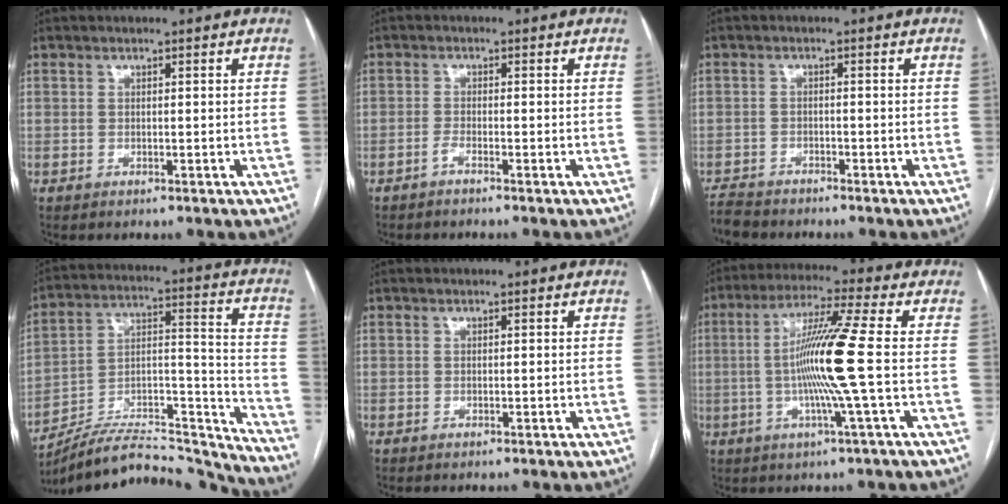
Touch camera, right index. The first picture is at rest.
{"total": 1.2, "force": [-1.0, -0.2, 0.7], "torque": [-0.015, 0.001, -0.022]}
{"total": 3.8, "force": [-3.7, 0.8, 0.2], "torque": [-0.003, -0.013, -0.069]}
{"total": 24.9, "force": [-23.8, 3.1, 7.0], "torque": [-0.099, 0.035, -0.366]}
{"total": 0.0}
{"total": 11.7, "force": [-0.9, -2.0, 11.5], "torque": [-0.218, -0.005, -0.020]}